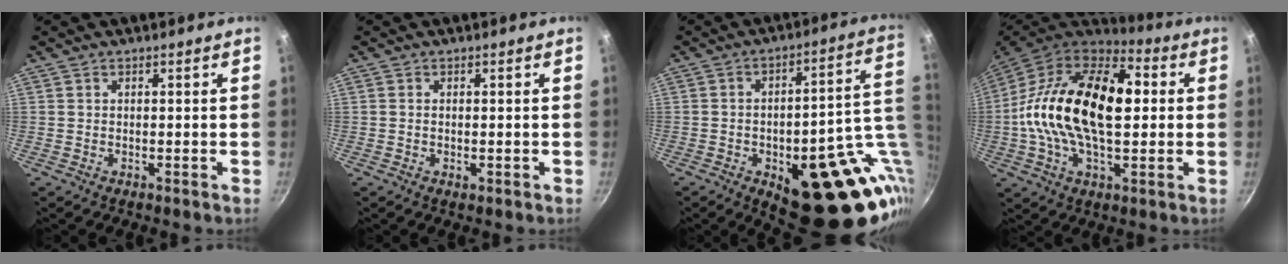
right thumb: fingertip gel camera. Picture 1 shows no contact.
{"total": 0.9, "force": [-0.3, 0.4, 0.7], "torque": [-0.012, -0.001, -0.004]}
{"total": 26.6, "force": [-5.5, 12.1, 23.1], "torque": [-0.230, 0.007, -0.056]}
{"total": 24.9, "force": [1.8, 13.7, 20.8], "torque": [-0.358, 0.026, 0.010]}